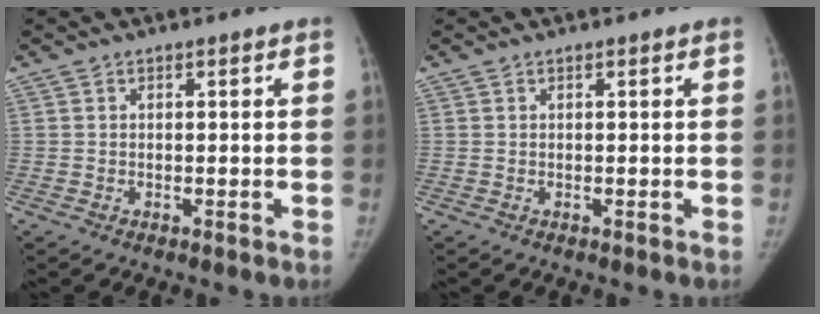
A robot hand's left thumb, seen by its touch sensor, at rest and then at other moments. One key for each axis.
{"total": 0.0}